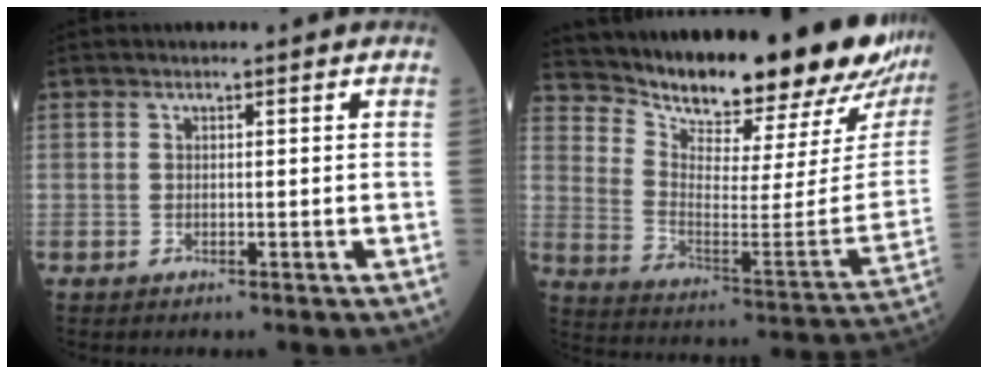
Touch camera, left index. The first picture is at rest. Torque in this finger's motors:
{"motor_torque": [0.70, -0.66, 0.50, 0.16]}